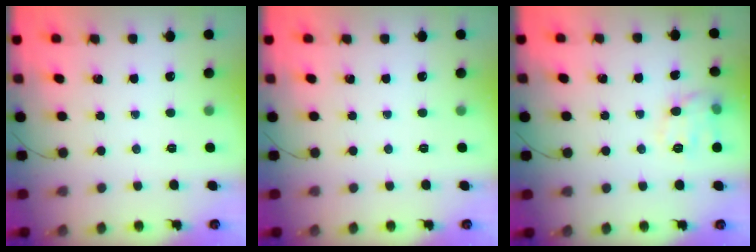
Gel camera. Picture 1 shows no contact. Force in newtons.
{"total": 0.0}
{"total": 10.7, "press": 10.7, "slide": 1.0}